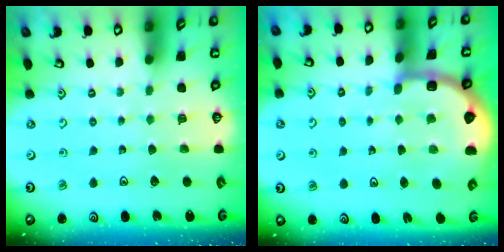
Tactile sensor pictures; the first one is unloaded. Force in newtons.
{"total": 6.7, "press": 6.5, "slide": 1.7}